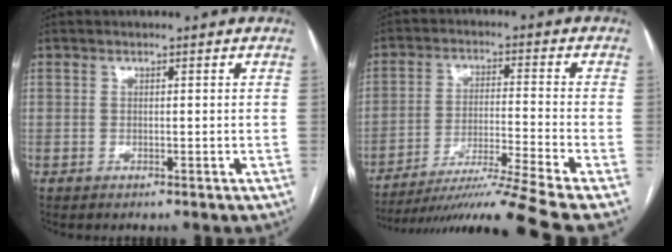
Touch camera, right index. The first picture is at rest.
{"total": 15.9, "force": [-13.2, -3.6, 8.0], "torque": [-0.140, -0.023, -0.221]}